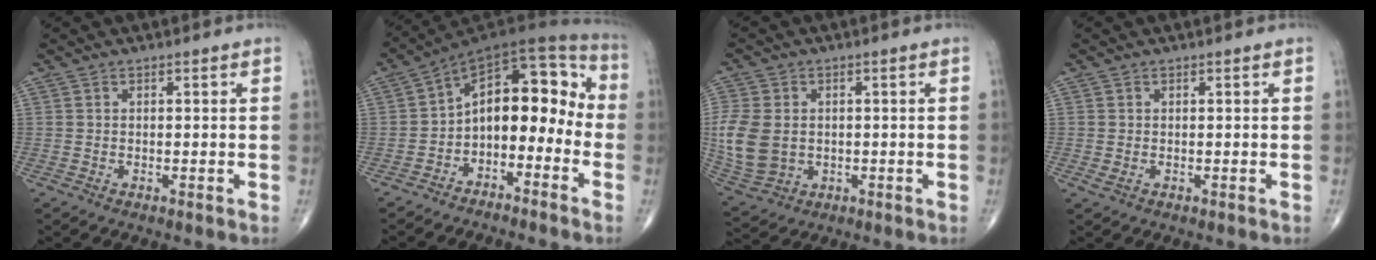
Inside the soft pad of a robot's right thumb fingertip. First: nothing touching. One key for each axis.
{"total": 13.9, "fx": -3.6, "fy": 8.4, "fz": 10.4, "tx": -0.112, "ty": 0.080, "tz": -0.066}
{"total": 11.8, "fx": -0.2, "fy": 9.0, "fz": 7.6, "tx": -0.170, "ty": -0.004, "tz": 0.009}
{"total": 0.9, "fx": -0.1, "fy": 0.6, "fz": 0.6, "tx": -0.015, "ty": 0.001, "tz": 0.003}